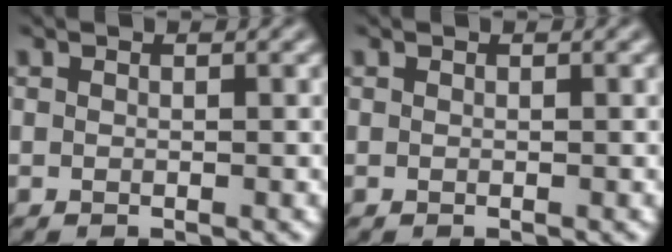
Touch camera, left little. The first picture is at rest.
{"total": 0.0}